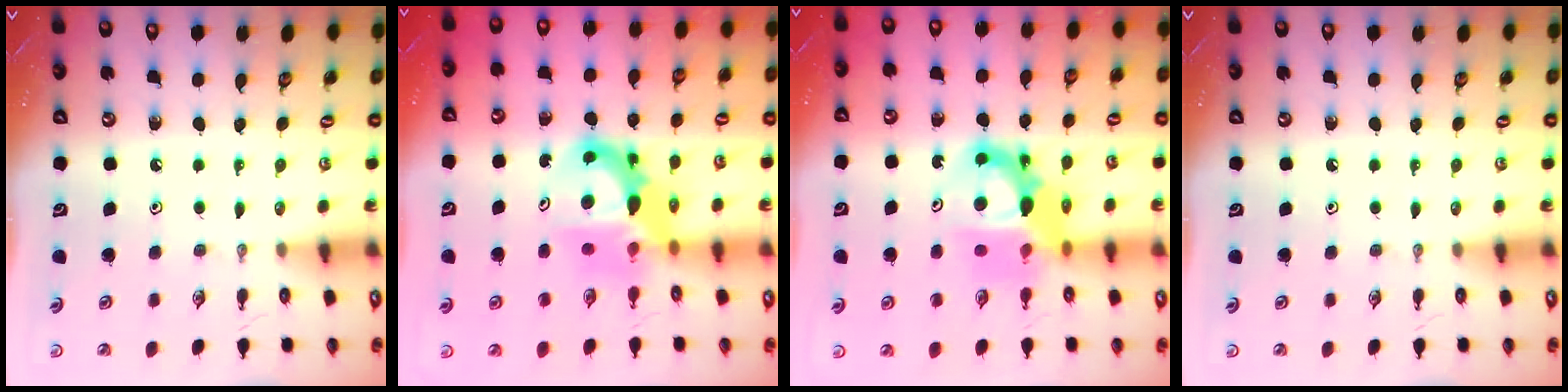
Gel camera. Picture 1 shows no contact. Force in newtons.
{"total": 9.7, "press": 9.6, "slide": 0.7}
{"total": 13.6, "press": 13.5, "slide": 1.6}
{"total": 0.0}